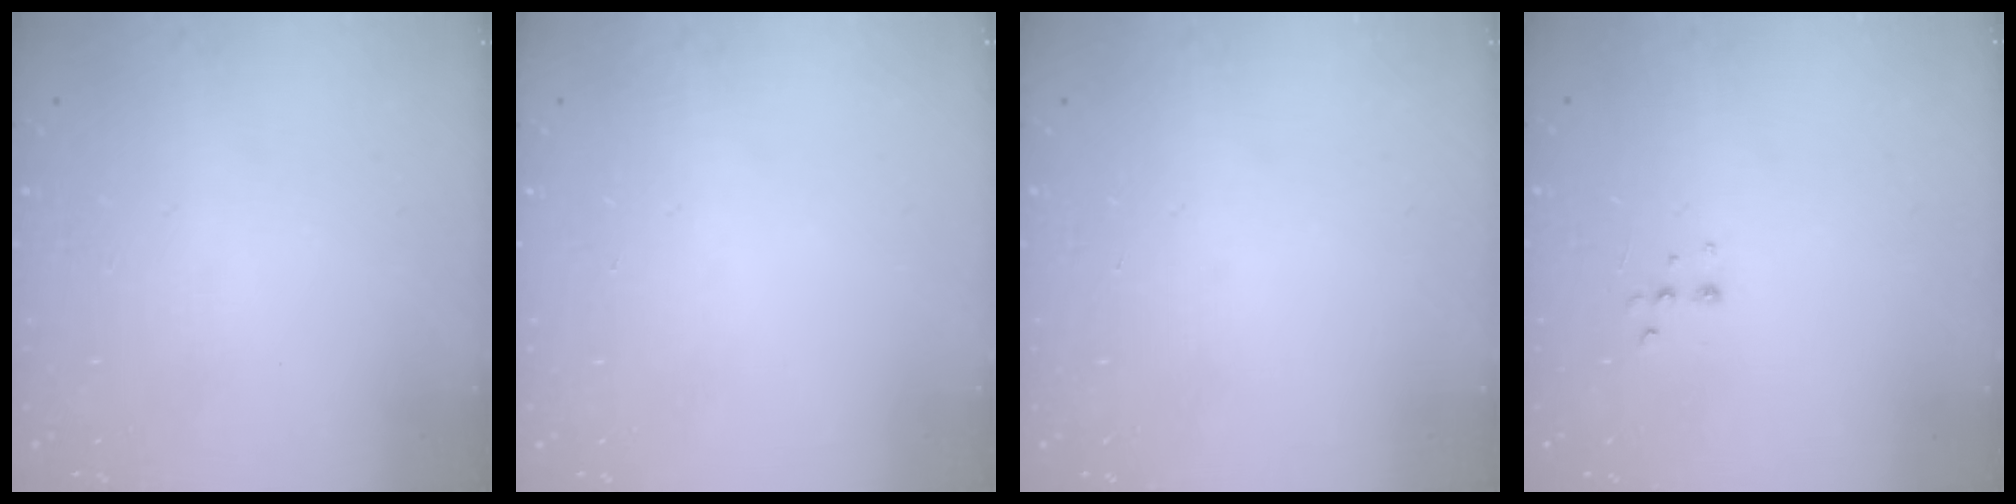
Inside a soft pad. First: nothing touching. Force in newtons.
{"total": 0.0}
{"total": 0.0}
{"total": 3.4, "press": 3.3, "slide": 0.8}